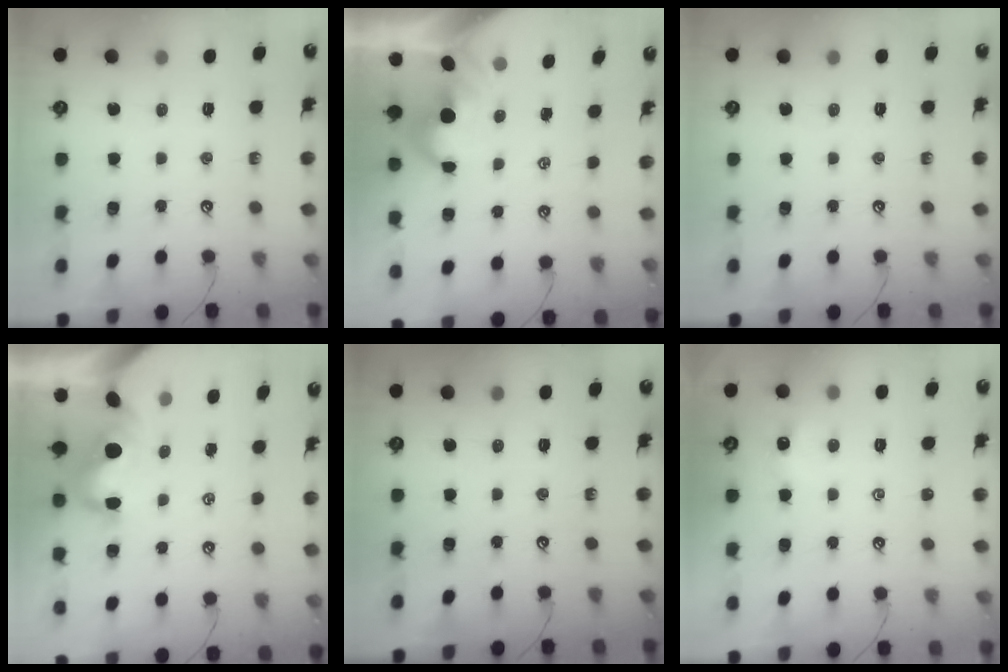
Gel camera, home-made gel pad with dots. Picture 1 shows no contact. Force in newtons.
{"total": 1.6, "press": 1.3, "slide": 1.0}
{"total": 0.0}
{"total": 3.0, "press": 2.8, "slide": 1.0}
{"total": 0.0}
{"total": 0.6, "press": 0.5, "slide": 0.4}